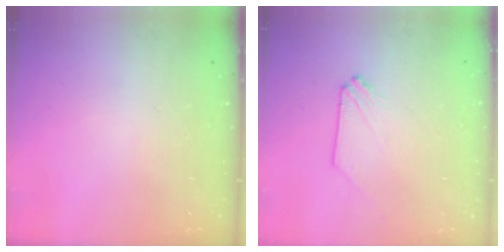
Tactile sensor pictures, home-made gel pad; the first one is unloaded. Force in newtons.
{"total": 0.0}